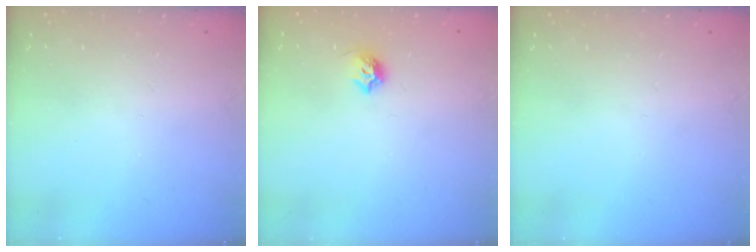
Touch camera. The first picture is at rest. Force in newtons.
{"total": 6.2, "press": 6.1, "slide": 0.9}
{"total": 0.0}